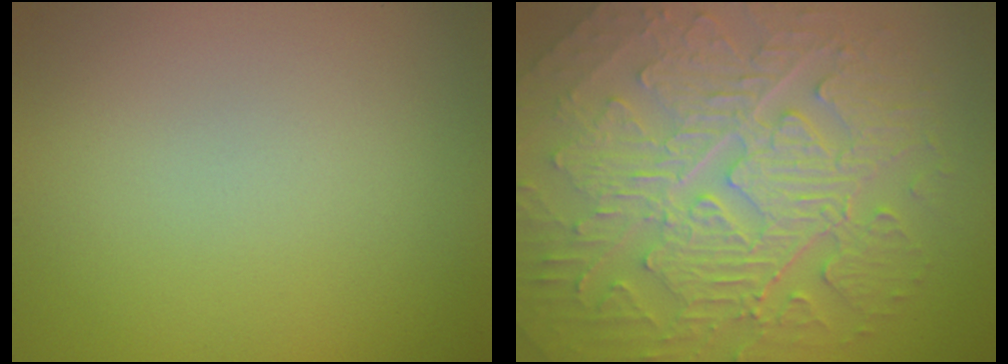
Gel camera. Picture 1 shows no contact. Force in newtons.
{"total": 10.3, "press": 6.9, "slide": 7.7}